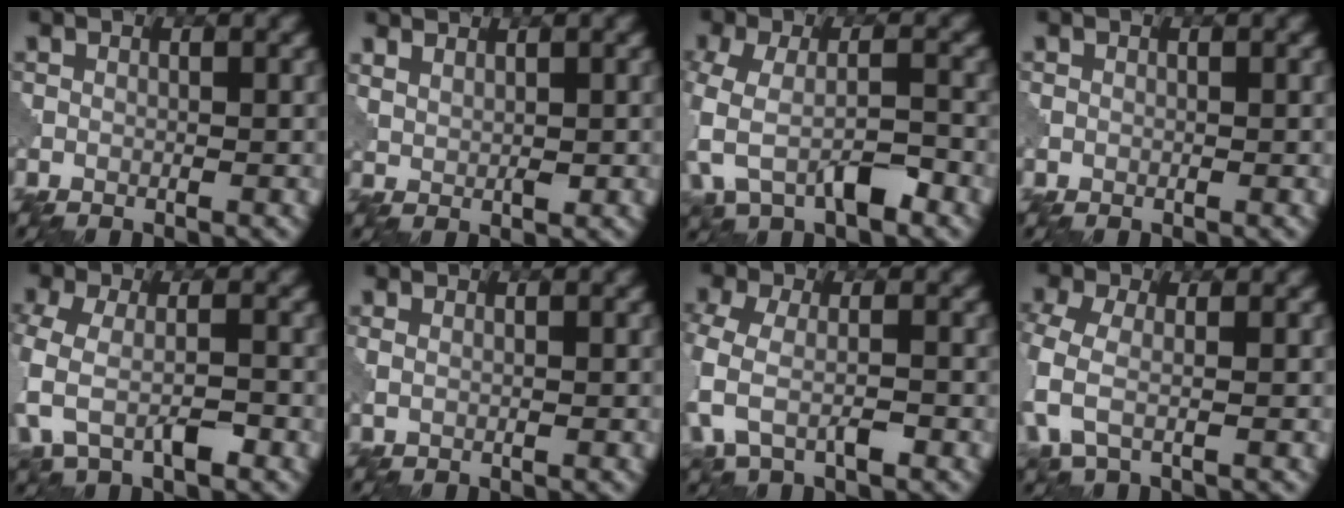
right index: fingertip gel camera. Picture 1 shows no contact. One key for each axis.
{"total": 2.5, "fx": 1.9, "fy": 1.1, "fz": 1.2, "tx": -0.026, "ty": 0.000, "tz": 0.041}
{"total": 6.6, "fx": -3.0, "fy": 3.3, "fz": 4.9, "tx": -0.117, "ty": -0.014, "tz": -0.066}
{"total": 0.6, "fx": 0.0, "fy": 0.6, "fz": 0.1, "tx": -0.001, "ty": -0.002, "tz": -0.002}
{"total": 5.9, "fx": -2.5, "fy": 3.0, "fz": 4.3, "tx": -0.109, "ty": -0.009, "tz": -0.058}
{"total": 0.9, "fx": 0.3, "fy": 0.5, "fz": 0.6, "tx": -0.016, "ty": -0.002, "tz": 0.008}
{"total": 5.3, "fx": -2.2, "fy": 2.7, "fz": 4.0, "tx": -0.104, "ty": -0.007, "tz": -0.053}
{"total": 4.6, "fx": -1.3, "fy": 2.5, "fz": 3.7, "tx": -0.105, "ty": -0.003, "tz": -0.034}